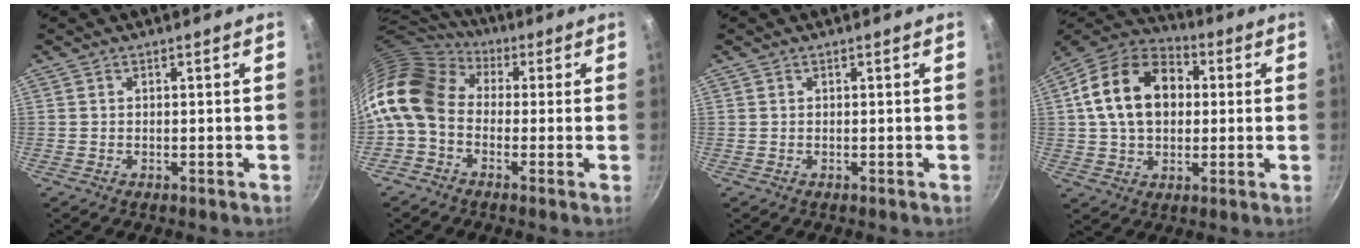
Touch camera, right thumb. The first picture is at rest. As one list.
[{"total": 16.0, "force": [0.3, 11.8, 10.8], "torque": [-0.219, 0.033, -0.018]}, {"total": 0.0}, {"total": 17.9, "force": [2.7, 12.8, 12.2], "torque": [-0.187, 0.028, 0.033]}]